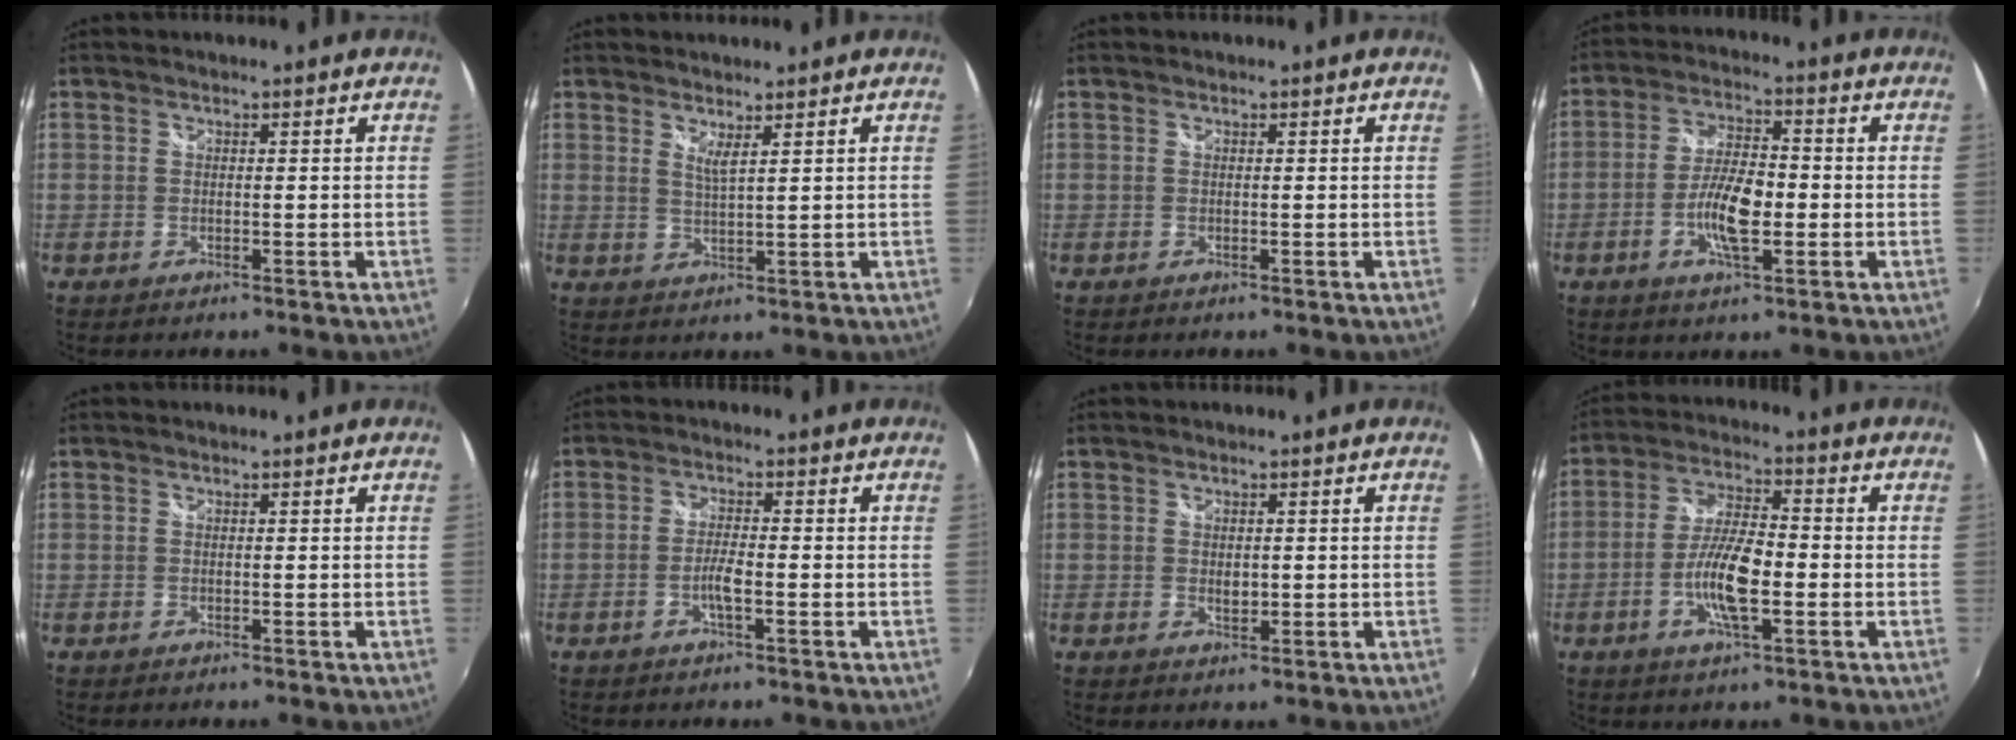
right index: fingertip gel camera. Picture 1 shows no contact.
{"total": 2.3, "force": [1.7, 0.0, 1.5], "torque": [-0.030, -0.006, 0.026]}
{"total": 0.0}
{"total": 8.5, "force": [-2.0, 3.1, 7.7], "torque": [-0.153, 0.004, -0.040]}
{"total": 0.0}
{"total": 3.1, "force": [-1.2, 0.4, 2.8], "torque": [-0.058, 0.000, -0.024]}
{"total": 1.8, "force": [0.1, 1.2, 1.3], "torque": [-0.018, -0.001, 0.003]}
{"total": 9.5, "force": [-2.6, 2.6, 8.7], "torque": [-0.174, 0.002, -0.050]}